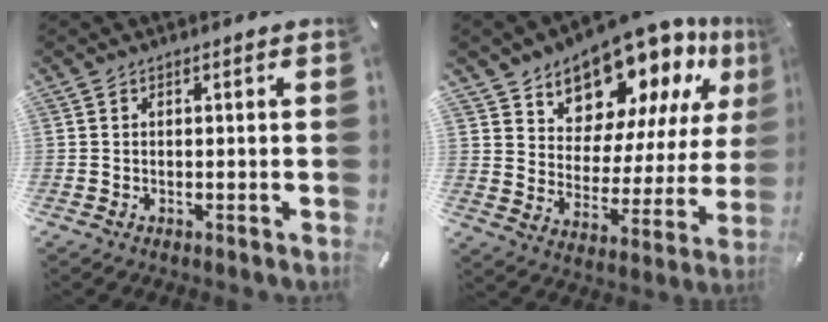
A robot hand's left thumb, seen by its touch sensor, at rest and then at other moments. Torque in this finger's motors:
{"motor_torque": [1.25, 1.26, 1.55, -1.22, 0.42]}